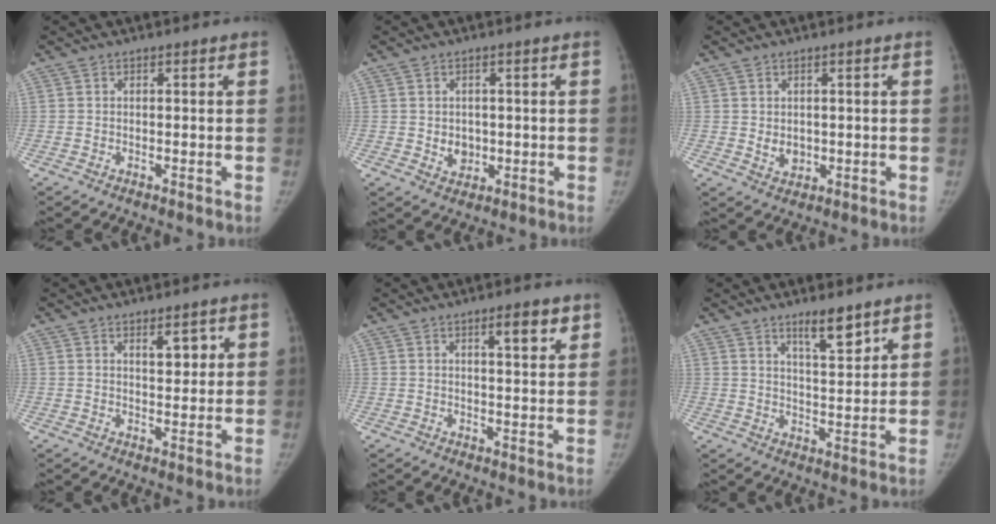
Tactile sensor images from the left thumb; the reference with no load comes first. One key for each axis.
{"total": 3.4, "fx": 0.0, "fy": 2.9, "fz": 1.8, "tx": -0.011, "ty": -0.001, "tz": 0.010}
{"total": 2.9, "fx": 0.3, "fy": 2.3, "fz": 1.8, "tx": -0.019, "ty": -0.007, "tz": 0.015}
{"total": 3.9, "fx": 1.9, "fy": 1.8, "fz": 2.9, "tx": -0.022, "ty": -0.011, "tz": 0.029}
{"total": 5.1, "fx": 2.9, "fy": 1.3, "fz": 4.0, "tx": -0.047, "ty": -0.016, "tz": 0.043}
{"total": 6.4, "fx": 4.7, "fy": 1.4, "fz": 4.2, "tx": -0.053, "ty": -0.037, "tz": 0.077}